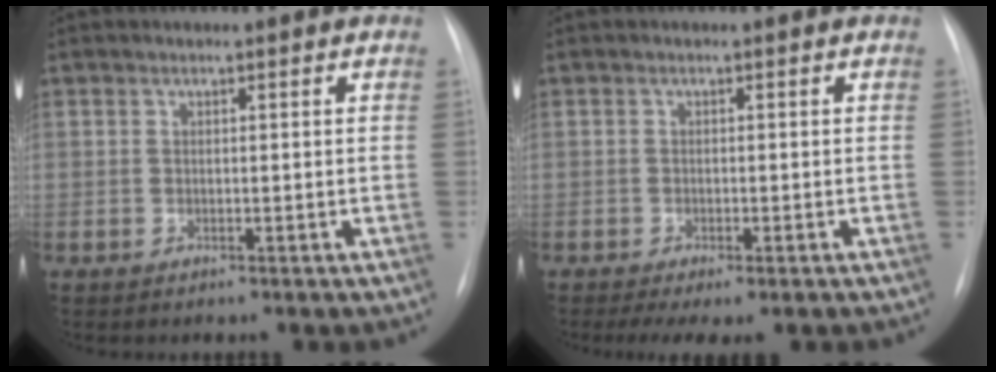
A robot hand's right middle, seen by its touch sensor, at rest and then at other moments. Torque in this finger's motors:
{"motor_torque": [0.83, -0.62, 0.09, 0.02]}